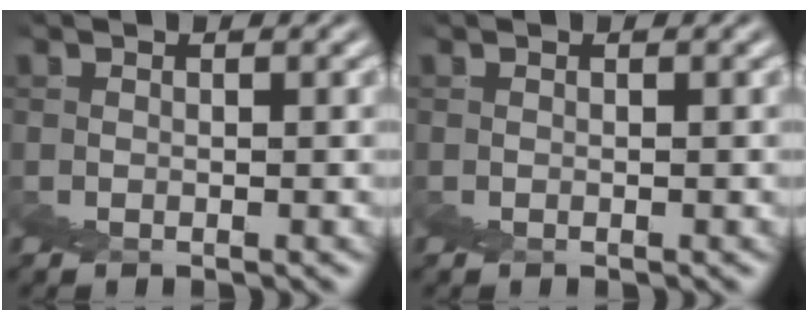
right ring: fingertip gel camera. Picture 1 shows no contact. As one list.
[{"total": 0.0}]